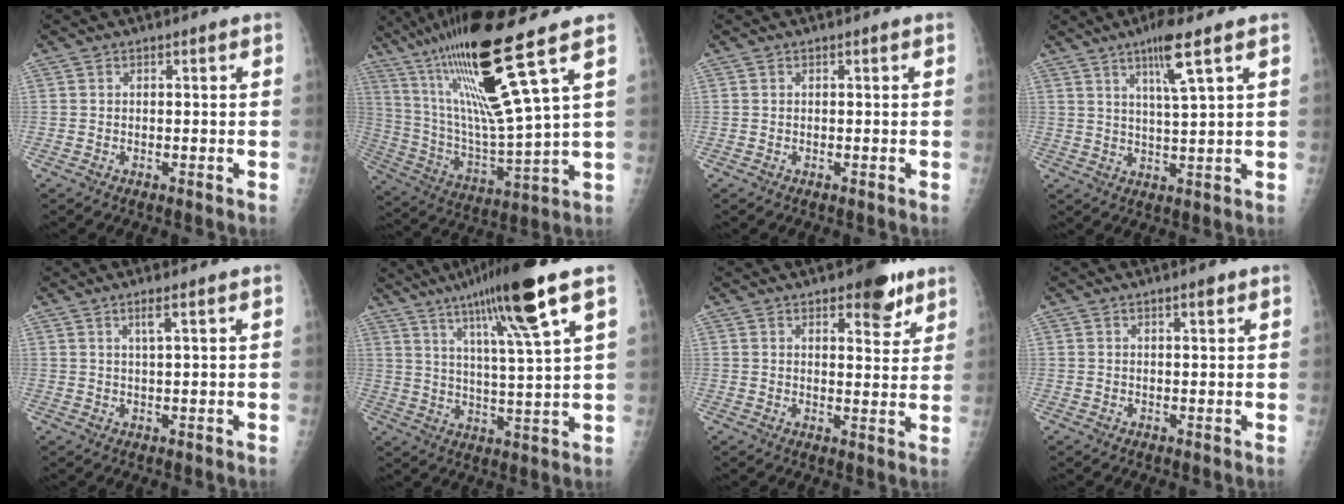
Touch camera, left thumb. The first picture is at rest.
{"total": 22.1, "force": [12.6, 1.1, 18.1], "torque": [-0.335, -0.058, 0.229]}
{"total": 0.0}
{"total": 7.4, "force": [4.0, 0.1, 6.2], "torque": [-0.116, -0.023, 0.075]}
{"total": 2.5, "force": [1.3, 0.0, 2.1], "torque": [-0.045, -0.005, 0.027]}
{"total": 16.3, "force": [9.2, 0.2, 13.4], "torque": [-0.222, -0.032, 0.153]}
{"total": 7.9, "force": [5.0, 3.2, 5.2], "torque": [-0.042, -0.026, 0.065]}
{"total": 1.7, "force": [1.1, 0.3, 1.2], "torque": [-0.016, -0.004, 0.015]}